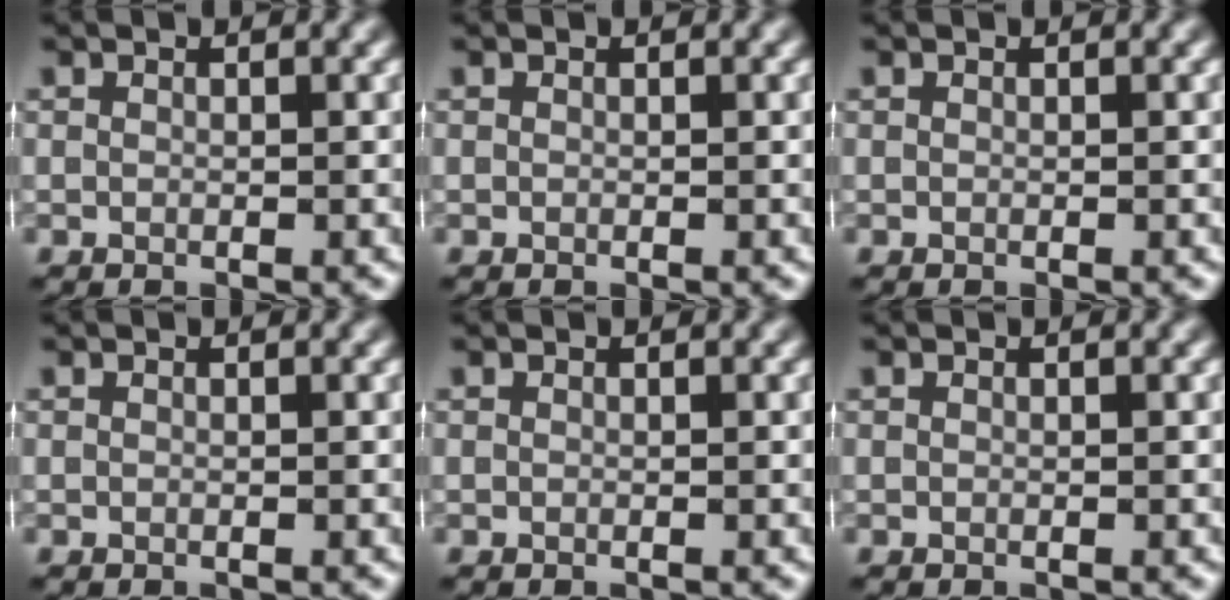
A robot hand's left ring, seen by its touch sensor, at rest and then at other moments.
{"total": 0.0}
{"total": 0.0}
{"total": 0.0}
{"total": 0.0}
{"total": 0.0}